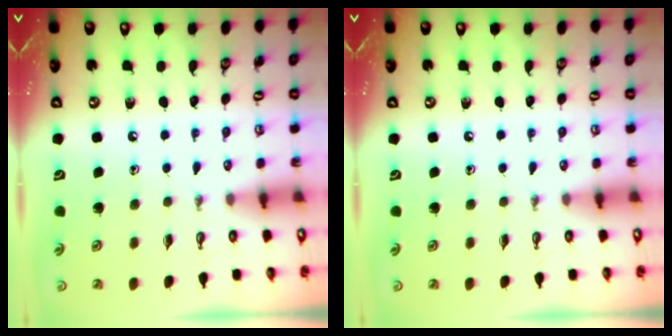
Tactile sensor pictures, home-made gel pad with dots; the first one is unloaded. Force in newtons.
{"total": 0.0}